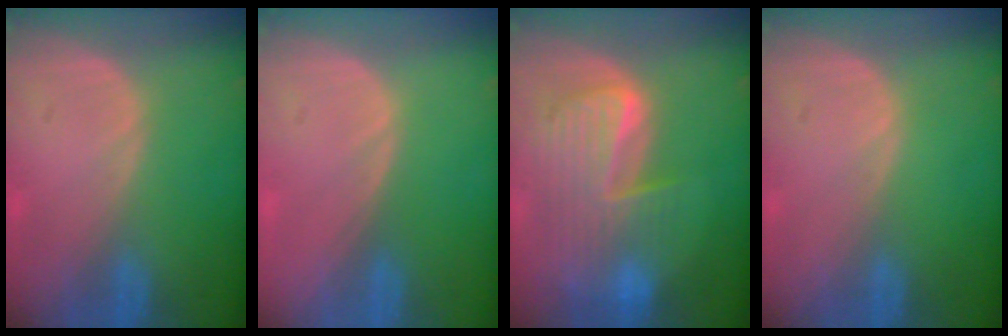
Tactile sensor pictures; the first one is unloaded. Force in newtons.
{"total": 0.0}
{"total": 9.9, "press": 8.4, "slide": 5.1}
{"total": 0.0}